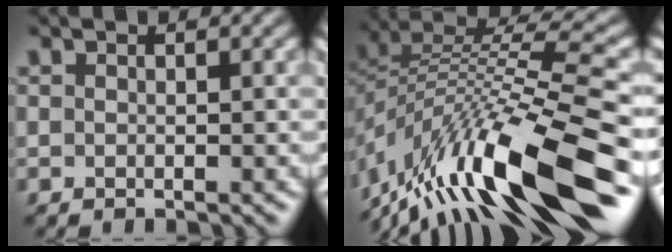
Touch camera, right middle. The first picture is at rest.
{"total": 14.0, "force": [-7.3, 4.2, 11.1], "torque": [-0.211, 0.025, -0.131]}